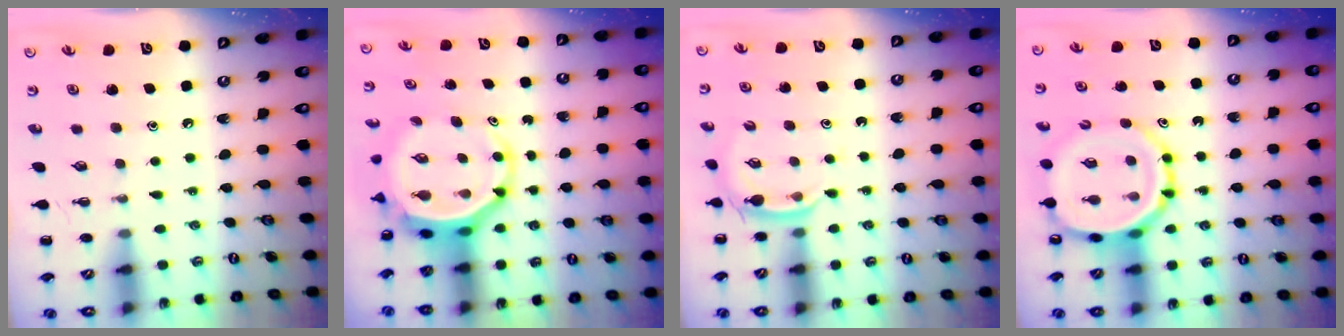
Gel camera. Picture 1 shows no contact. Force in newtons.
{"total": 5.9, "press": 5.7, "slide": 1.8}
{"total": 3.2, "press": 3.0, "slide": 1.1}
{"total": 12.9, "press": 12.5, "slide": 3.2}